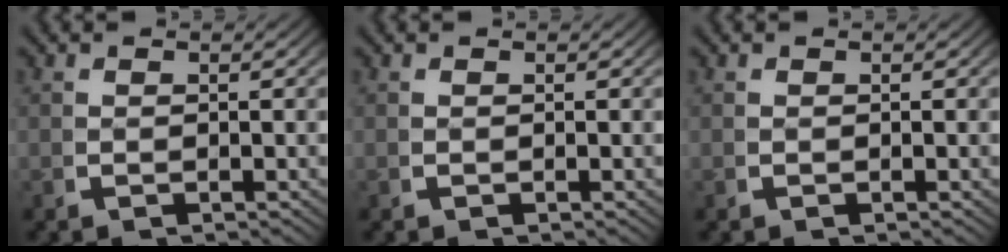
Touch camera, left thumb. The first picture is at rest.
{"total": 0.0}
{"total": 0.0}